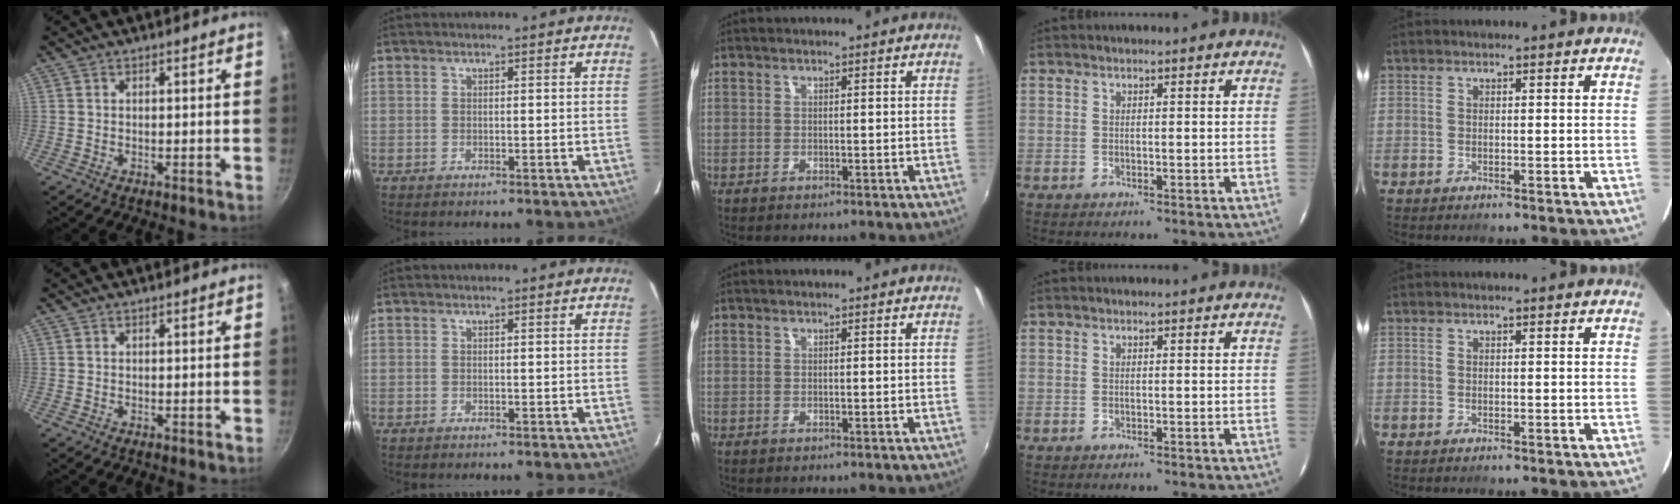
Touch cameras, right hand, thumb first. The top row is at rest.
{}